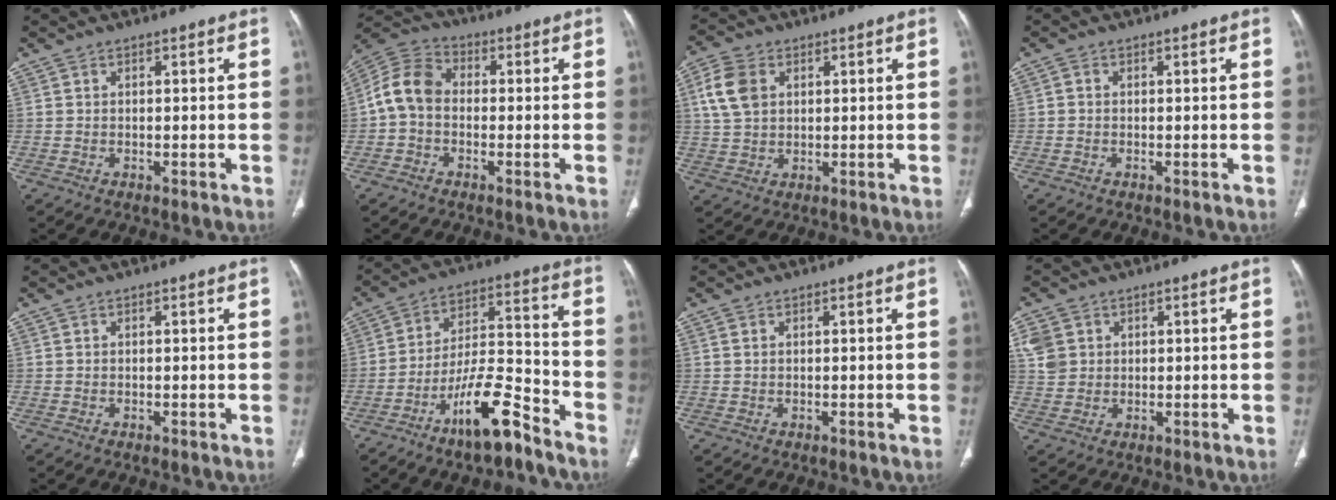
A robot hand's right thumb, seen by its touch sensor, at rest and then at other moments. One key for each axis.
{"total": 9.0, "fx": -0.7, "fy": 6.7, "fz": 5.9, "tx": -0.108, "ty": 0.026, "tz": -0.030}
{"total": 8.2, "fx": 2.5, "fy": 5.7, "fz": 5.3, "tx": -0.107, "ty": 0.002, "tz": 0.051}
{"total": 0.6, "fx": -0.1, "fy": 0.4, "fz": 0.4, "tx": -0.007, "ty": 0.000, "tz": -0.006}
{"total": 0.0}
{"total": 13.5, "fx": -9.3, "fy": 3.8, "fz": 9.0, "tx": -0.156, "ty": 0.080, "tz": -0.164}
{"total": 0.7, "fx": 0.4, "fy": 0.4, "fz": 0.4, "tx": -0.012, "ty": 0.006, "tz": 0.009}
{"total": 5.3, "fx": 1.9, "fy": 4.4, "fz": 2.3, "tx": -0.035, "ty": 0.001, "tz": 0.046}